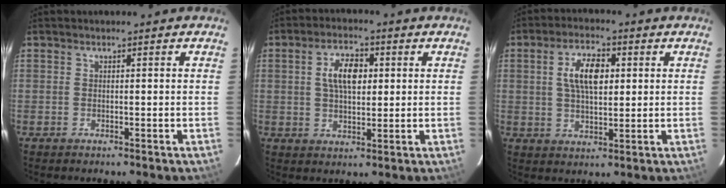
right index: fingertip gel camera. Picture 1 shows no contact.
{"total": 7.0, "force": [1.5, 3.7, 5.8], "torque": [-0.104, 0.013, 0.028]}
{"total": 8.0, "force": [1.8, 3.8, 6.8], "torque": [-0.125, 0.012, 0.035]}